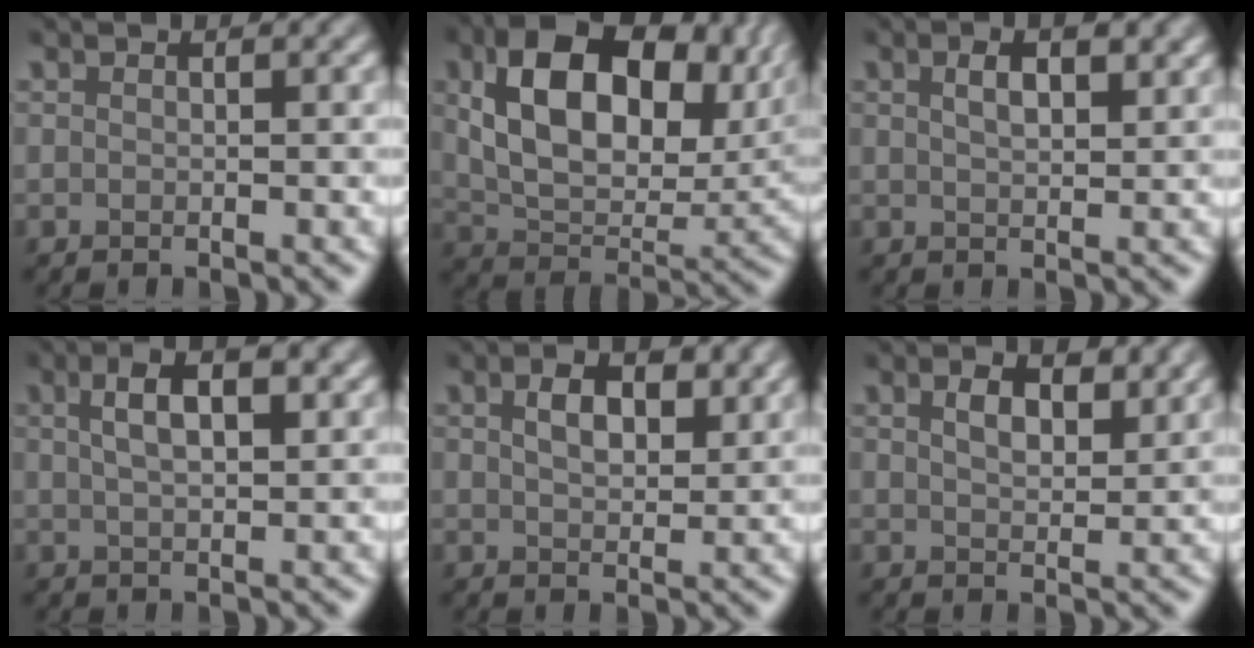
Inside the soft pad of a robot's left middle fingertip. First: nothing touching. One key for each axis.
{"total": 13.5, "fx": 4.0, "fy": 8.5, "fz": 9.7, "tx": -0.164, "ty": -0.006, "tz": 0.081}
{"total": 3.0, "fx": 1.5, "fy": 1.2, "fz": 2.4, "tx": -0.038, "ty": 0.005, "tz": 0.025}
{"total": 4.4, "fx": 1.7, "fy": 1.6, "fz": 3.7, "tx": -0.061, "ty": 0.012, "tz": 0.025}
{"total": 3.5, "fx": 1.5, "fy": 1.9, "fz": 2.5, "tx": -0.048, "ty": 0.004, "tz": 0.028}
{"total": 3.4, "fx": 1.8, "fy": 1.6, "fz": 2.3, "tx": -0.045, "ty": 0.002, "tz": 0.034}